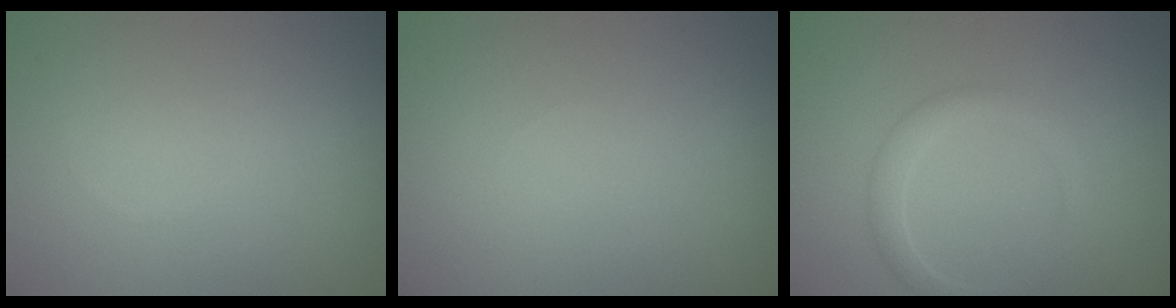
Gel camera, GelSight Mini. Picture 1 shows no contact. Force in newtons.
{"total": 0.0}
{"total": 2.0, "press": 2.0, "slide": 0.1}